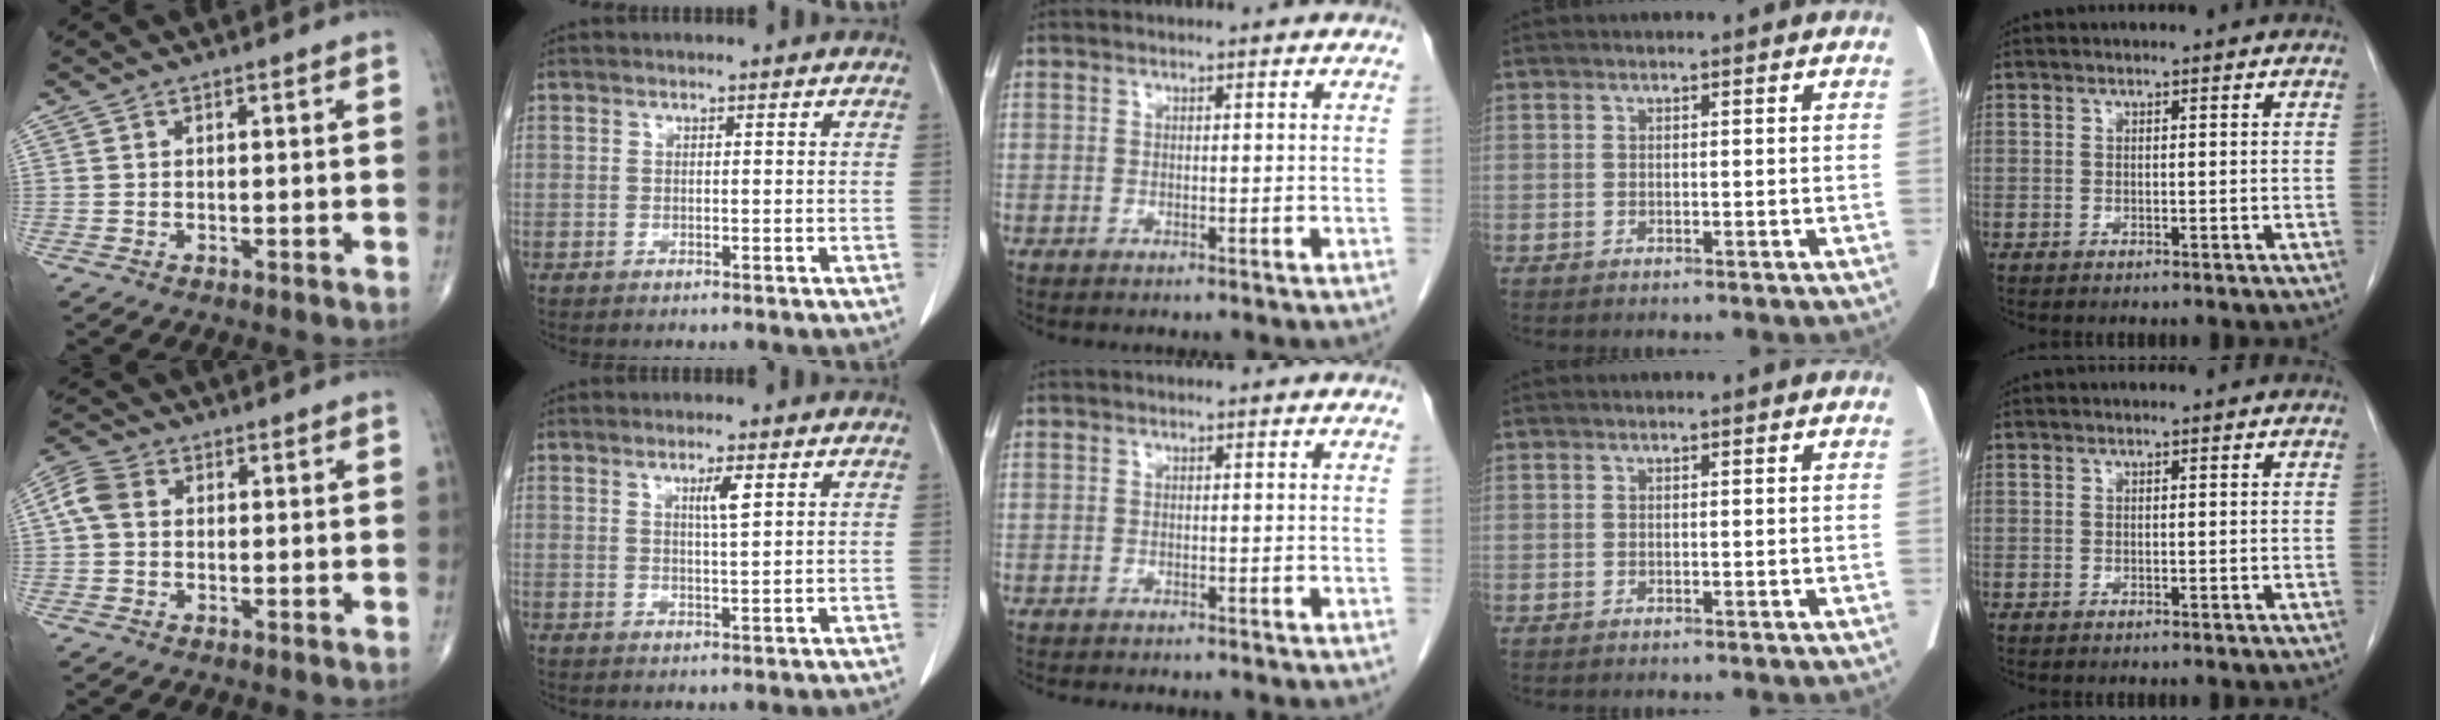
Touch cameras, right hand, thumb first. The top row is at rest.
{"thumb": {"total": 5.1, "force": [0.5, 3.9, 3.2], "torque": [-0.073, 0.018, 0.003]}, "index": {"total": 2.8, "force": [1.2, 0.0, 2.5], "torque": [-0.045, -0.003, 0.021]}, "middle": {"total": 4.0, "force": [-3.5, 1.0, 1.7], "torque": [-0.025, -0.007, -0.043]}}